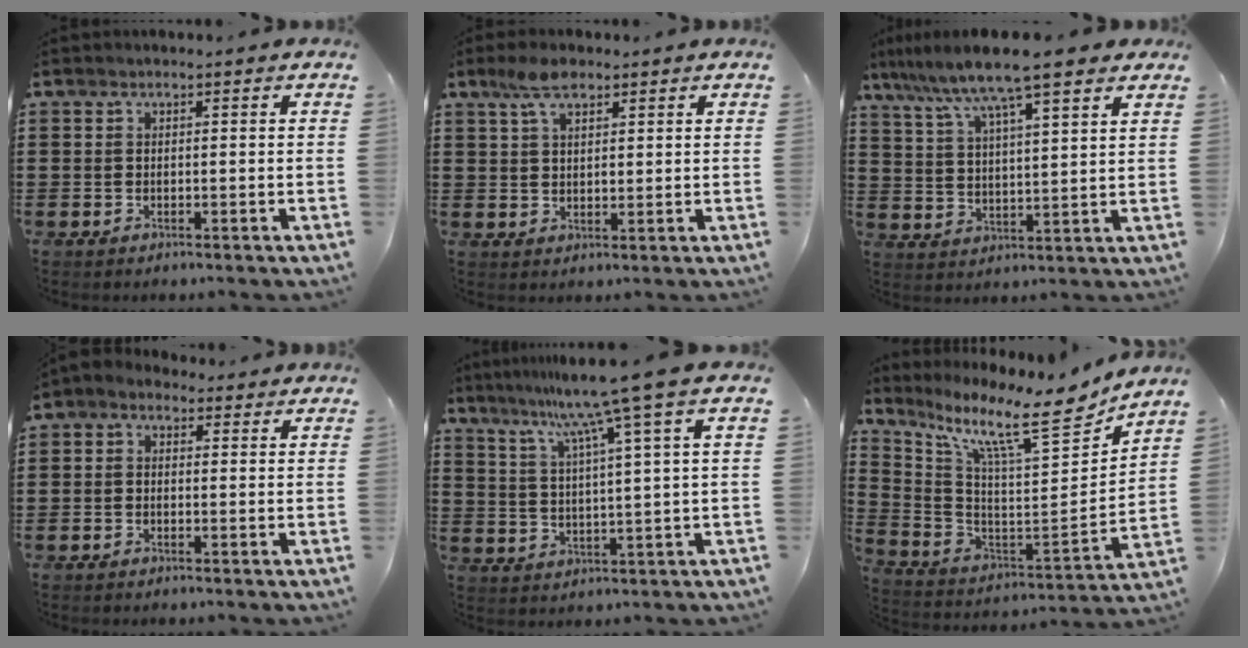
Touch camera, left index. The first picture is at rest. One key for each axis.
{"total": 5.2, "fx": 3.4, "fy": 2.5, "fz": 3.0, "tx": -0.061, "ty": 0.007, "tz": 0.061}
{"total": 8.6, "fx": 7.0, "fy": 0.3, "fz": 4.9, "tx": -0.120, "ty": -0.027, "tz": 0.118}
{"total": 1.2, "fx": -0.4, "fy": 0.9, "fz": 0.7, "tx": -0.015, "ty": 0.005, "tz": -0.010}
{"total": 9.6, "fx": 6.6, "fy": -2.1, "fz": 6.7, "tx": -0.149, "ty": -0.028, "tz": 0.103}
{"total": 11.8, "fx": 9.0, "fy": 1.2, "fz": 7.6, "tx": -0.166, "ty": -0.070, "tz": 0.141}